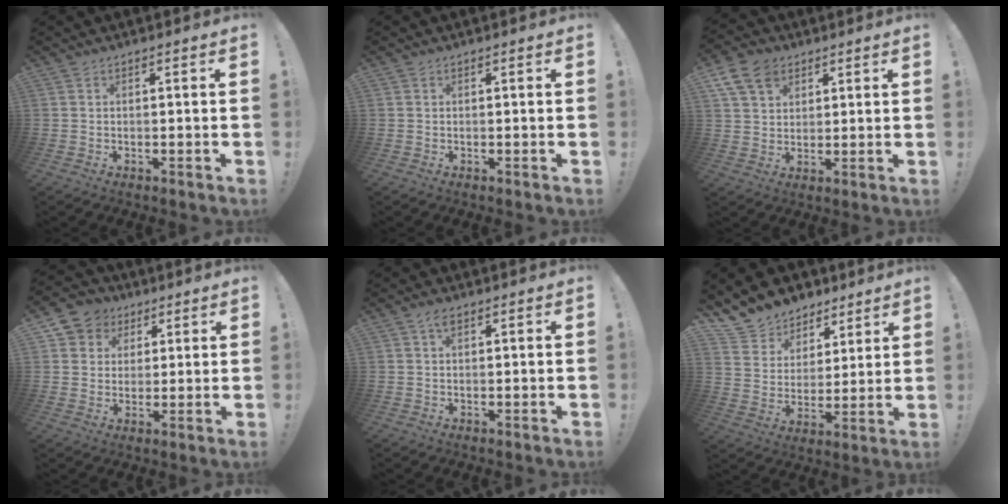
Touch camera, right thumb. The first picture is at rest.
{"total": 0.0}
{"total": 10.4, "force": [5.7, 7.4, 4.5], "torque": [-0.075, -0.021, 0.114]}
{"total": 7.4, "force": [2.4, 6.9, 1.3], "torque": [-0.014, -0.014, 0.052]}
{"total": 2.5, "force": [1.4, 1.1, 1.7], "torque": [-0.021, -0.002, 0.021]}
{"total": 11.1, "force": [8.6, 6.9, 1.4], "torque": [-0.038, -0.069, 0.166]}